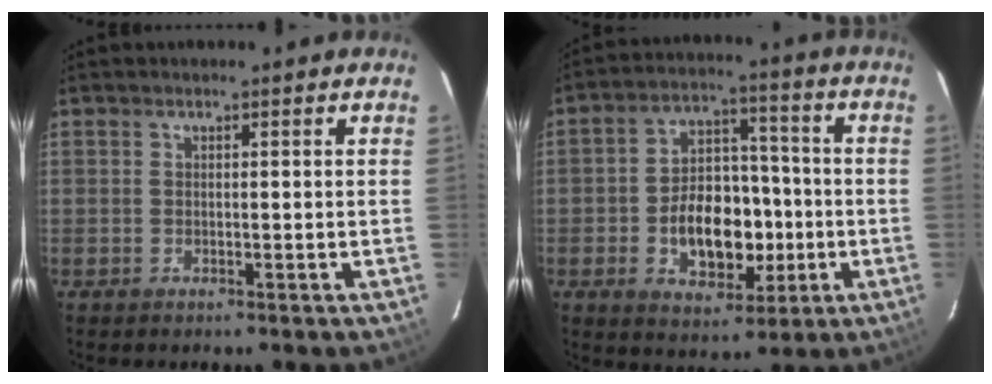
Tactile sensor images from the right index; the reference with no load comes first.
{"total": 13.3, "force": [-3.0, 9.0, 9.4], "torque": [-0.177, 0.023, -0.033]}